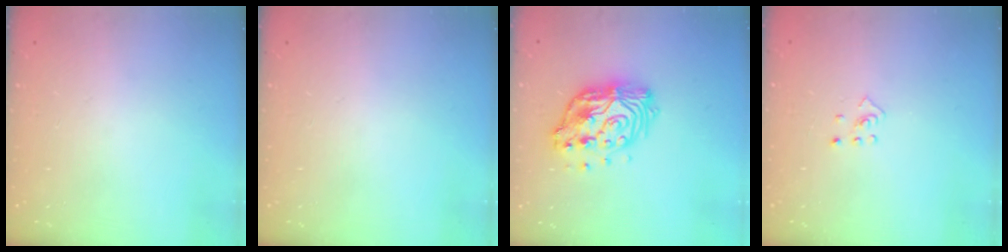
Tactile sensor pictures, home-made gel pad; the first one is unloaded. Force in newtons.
{"total": 0.0}
{"total": 14.1, "press": 14.1, "slide": 1.1}
{"total": 2.5, "press": 2.4, "slide": 0.8}